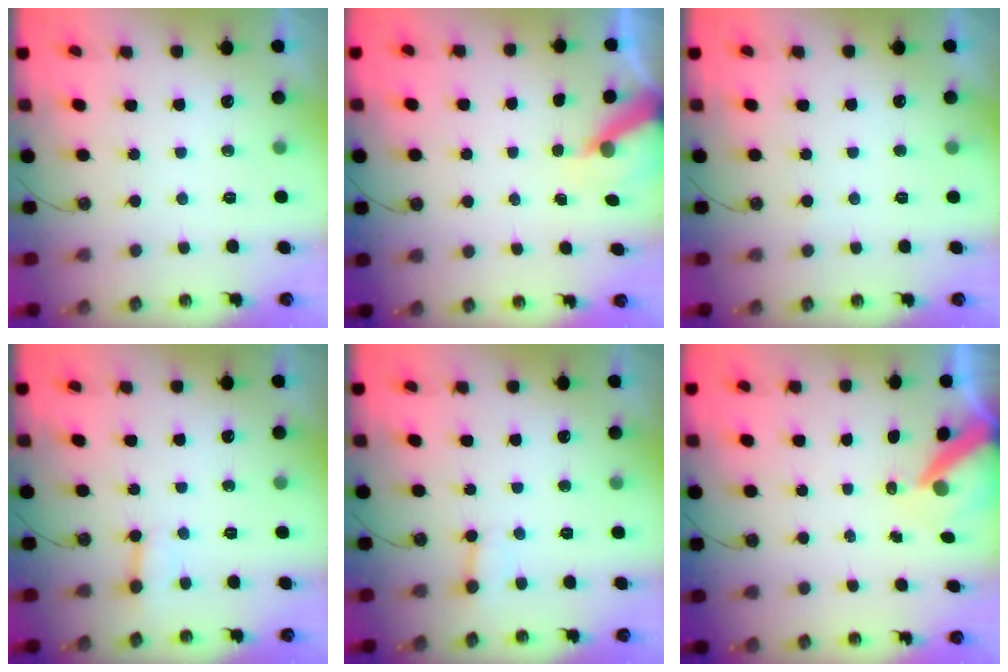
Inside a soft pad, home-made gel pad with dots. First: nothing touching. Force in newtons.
{"total": 6.3, "press": 6.2, "slide": 0.7}
{"total": 4.4, "press": 4.3, "slide": 0.4}
{"total": 2.7, "press": 2.7, "slide": 0.2}
{"total": 2.9, "press": 2.9, "slide": 0.3}
{"total": 8.5, "press": 8.4, "slide": 0.8}